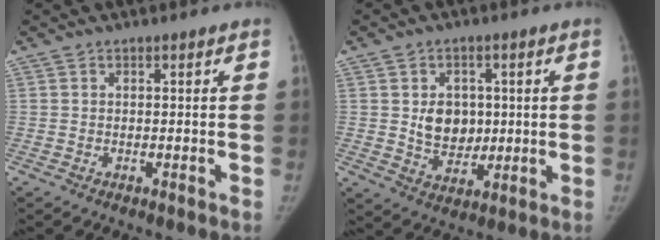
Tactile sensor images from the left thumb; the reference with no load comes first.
{"total": 8.0, "force": [0.9, 6.5, 4.7], "torque": [-0.029, -0.006, 0.023]}